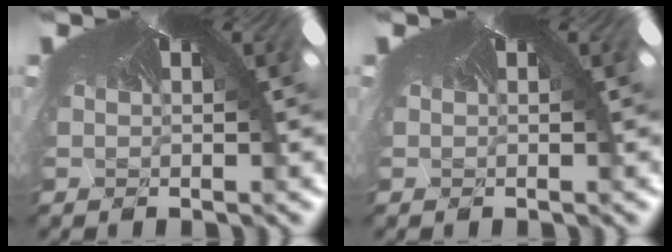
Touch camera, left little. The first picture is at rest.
{"total": 0.0}